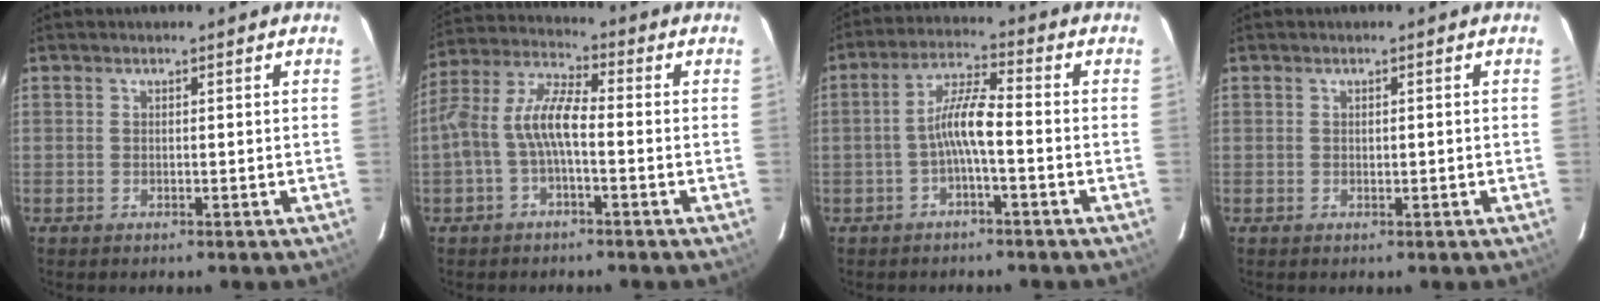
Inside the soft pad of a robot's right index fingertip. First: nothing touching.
{"total": 8.7, "force": [-1.9, 3.0, 7.9], "torque": [-0.179, 0.018, -0.036]}
{"total": 6.0, "force": [-2.0, 0.6, 5.6], "torque": [-0.120, 0.015, -0.036]}
{"total": 0.8, "force": [-0.2, 0.4, 0.7], "torque": [-0.010, 0.003, -0.001]}